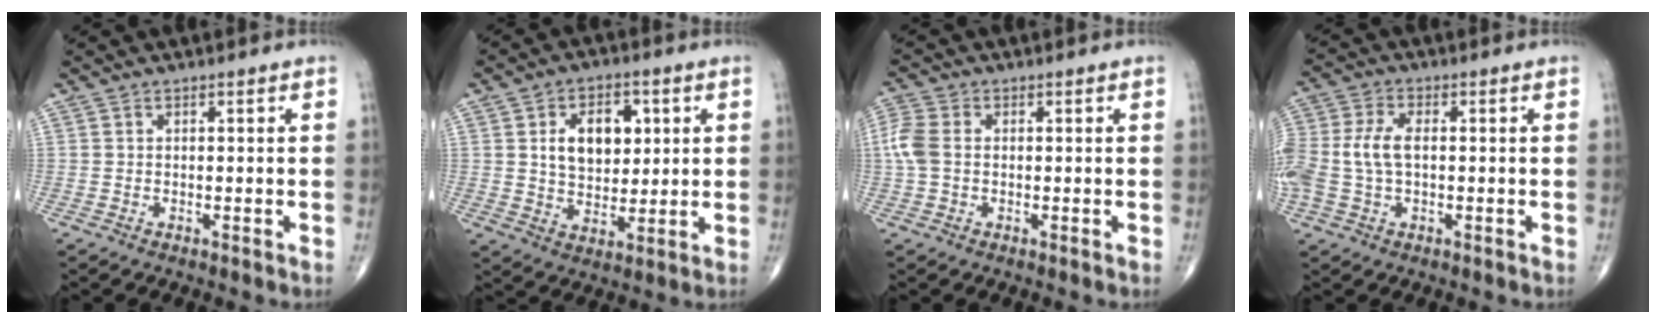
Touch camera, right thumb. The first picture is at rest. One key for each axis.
{"total": 10.7, "fx": 2.7, "fy": 7.0, "fz": 7.7, "tx": -0.087, "ty": -0.009, "tz": 0.049}
{"total": 5.1, "fx": 0.1, "fy": 3.6, "fz": 3.6, "tx": -0.104, "ty": 0.011, "tz": -0.005}
{"total": 9.6, "fx": 0.0, "fy": 5.7, "fz": 7.7, "tx": -0.196, "ty": 0.016, "tz": 0.000}